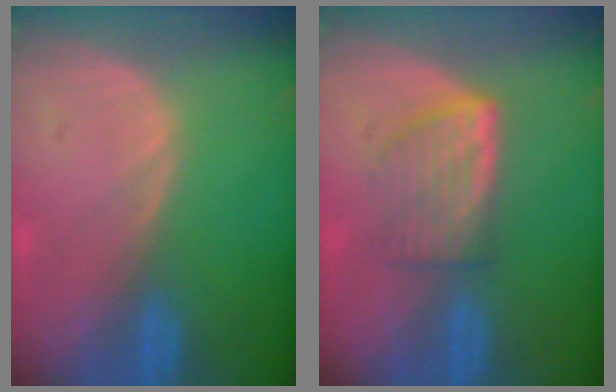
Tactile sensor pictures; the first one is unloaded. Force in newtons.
{"total": 5.9, "press": 5.3, "slide": 2.6}